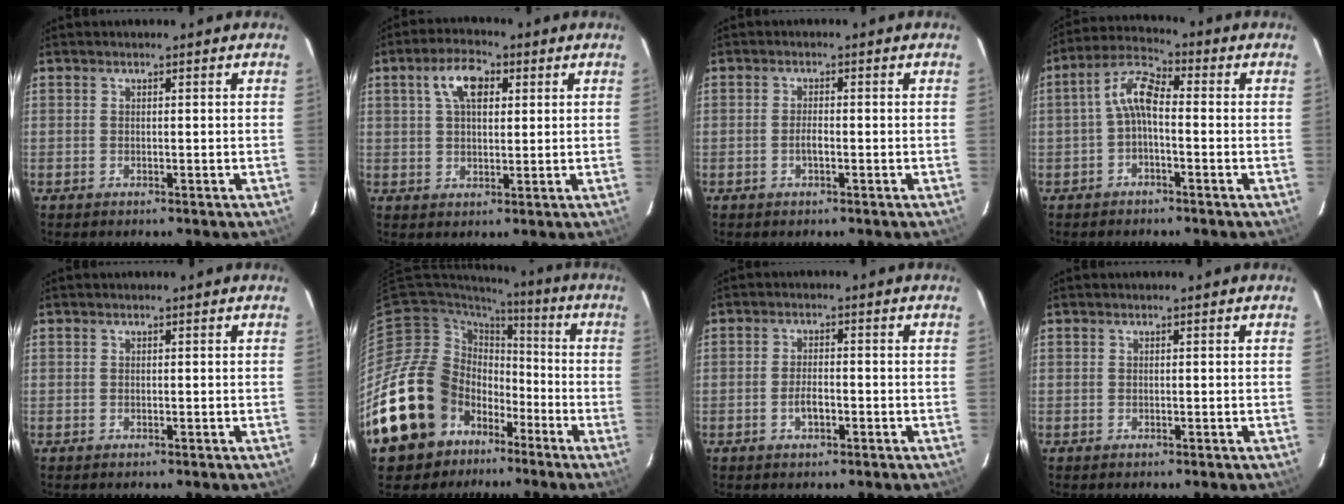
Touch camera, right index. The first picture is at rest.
{"total": 7.0, "force": [2.7, 3.6, 5.4], "torque": [-0.101, 0.019, 0.048]}
{"total": 1.5, "force": [-0.6, 0.4, 1.3], "torque": [-0.026, 0.000, -0.012]}
{"total": 5.9, "force": [-1.1, 2.4, 5.2], "torque": [-0.115, 0.023, -0.027]}
{"total": 0.0}
{"total": 22.1, "force": [-10.4, 16.2, 10.8], "torque": [-0.237, 0.023, -0.161]}
{"total": 3.0, "force": [-1.4, 1.2, 2.4], "torque": [-0.049, 0.000, -0.023]}
{"total": 0.0}